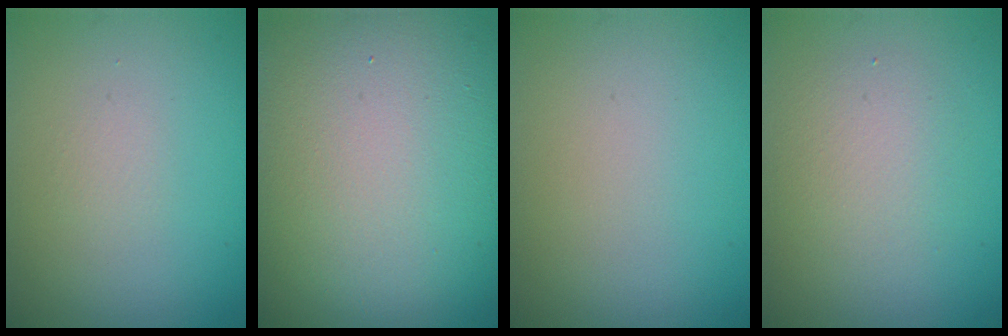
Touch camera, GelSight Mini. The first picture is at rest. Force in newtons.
{"total": 19.8, "press": 19.7, "slide": 1.1}
{"total": 0.0}
{"total": 2.9, "press": 2.9, "slide": 0.4}